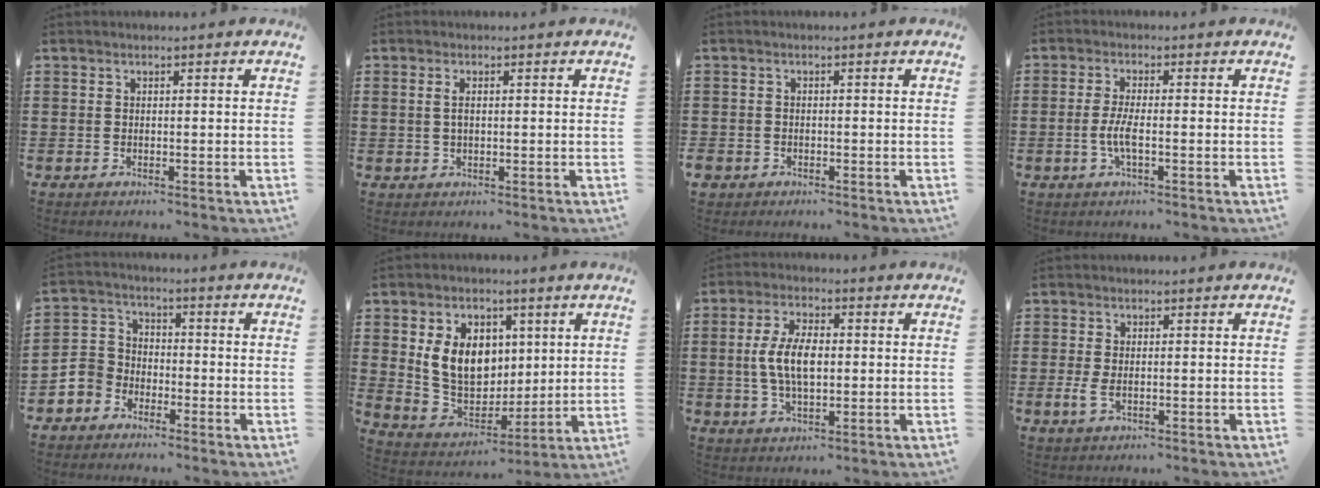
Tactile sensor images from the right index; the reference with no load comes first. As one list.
[{"total": 1.6, "force": [0.2, 0.7, 1.4], "torque": [-0.031, 0.004, 0.001]}, {"total": 1.3, "force": [-1.1, 0.7, 0.1], "torque": [-0.004, 0.000, -0.024]}, {"total": 3.5, "force": [-1.0, 0.7, 3.3], "torque": [-0.080, -0.007, -0.026]}, {"total": 4.7, "force": [-2.7, 3.8, 0.7], "torque": [-0.050, 0.000, -0.063]}, {"total": 10.3, "force": [2.4, 8.1, 5.8], "torque": [-0.143, 0.010, 0.045]}, {"total": 7.3, "force": [0.1, 3.5, 6.4], "torque": [-0.142, 0.005, -0.005]}, {"total": 2.1, "force": [-0.3, 0.9, 1.8], "torque": [-0.051, -0.007, -0.010]}]